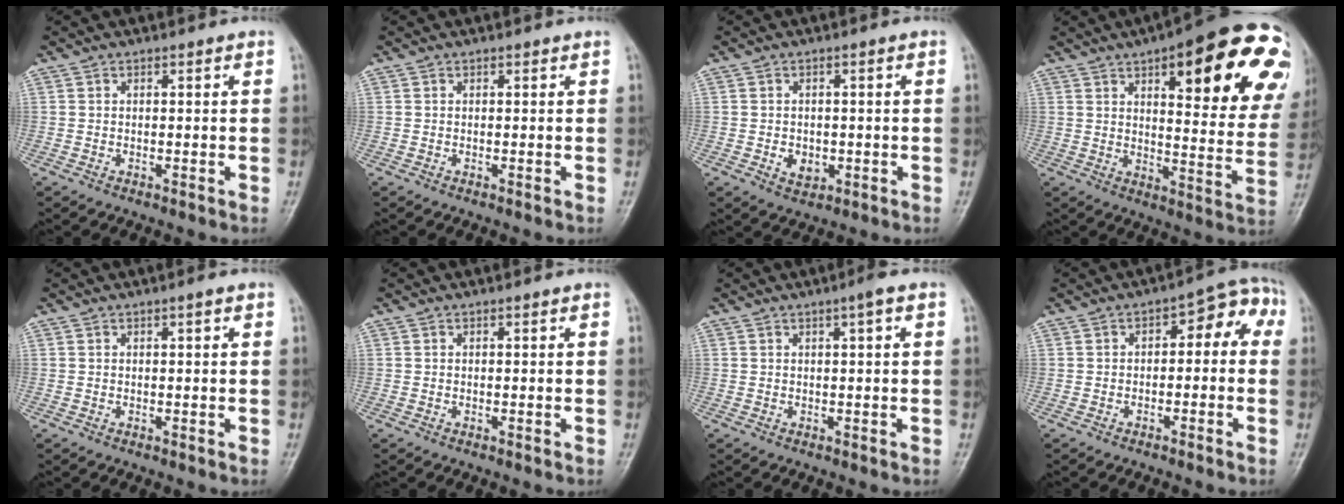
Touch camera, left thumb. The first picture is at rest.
{"total": 0.0}
{"total": 3.8, "force": [-1.0, 2.8, 2.4], "torque": [-0.027, 0.008, -0.008]}
{"total": 28.3, "force": [12.5, 9.4, 23.6], "torque": [-0.246, -0.012, 0.164]}
{"total": 1.2, "force": [0.4, 0.1, 1.1], "torque": [-0.021, 0.002, 0.004]}
{"total": 0.0}
{"total": 2.4, "force": [0.9, 0.1, 2.2], "torque": [-0.037, 0.004, 0.012]}
{"total": 6.9, "force": [-0.2, 3.8, 5.8], "torque": [-0.046, 0.044, -0.012]}